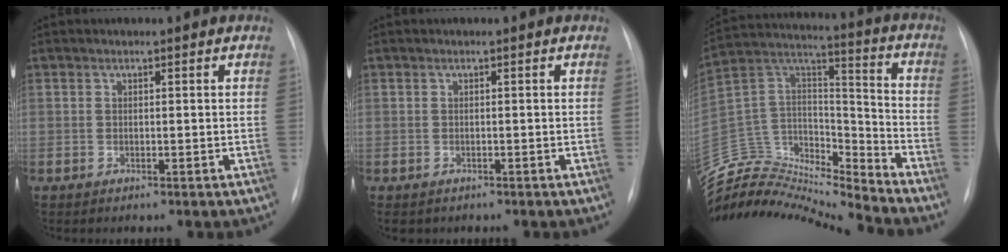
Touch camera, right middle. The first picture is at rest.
{"total": 1.9, "force": [-1.4, 1.2, 0.4], "torque": [-0.006, 0.000, -0.014]}
{"total": 22.1, "force": [-21.5, 2.2, 4.6], "torque": [-0.100, 0.059, -0.370]}